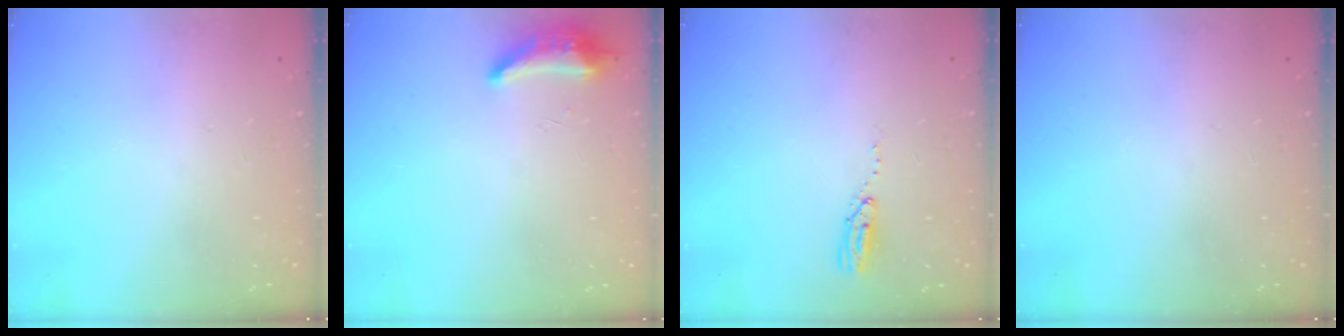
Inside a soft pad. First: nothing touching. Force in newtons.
{"total": 14.6, "press": 9.9, "slide": 10.8}
{"total": 3.8, "press": 3.8, "slide": 0.3}
{"total": 0.0}